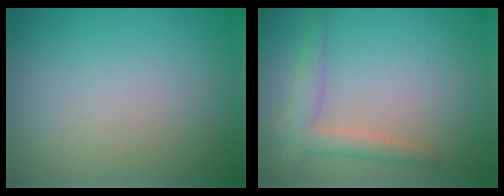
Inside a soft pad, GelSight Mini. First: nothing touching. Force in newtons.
{"total": 2.7, "press": 2.7, "slide": 0.2}